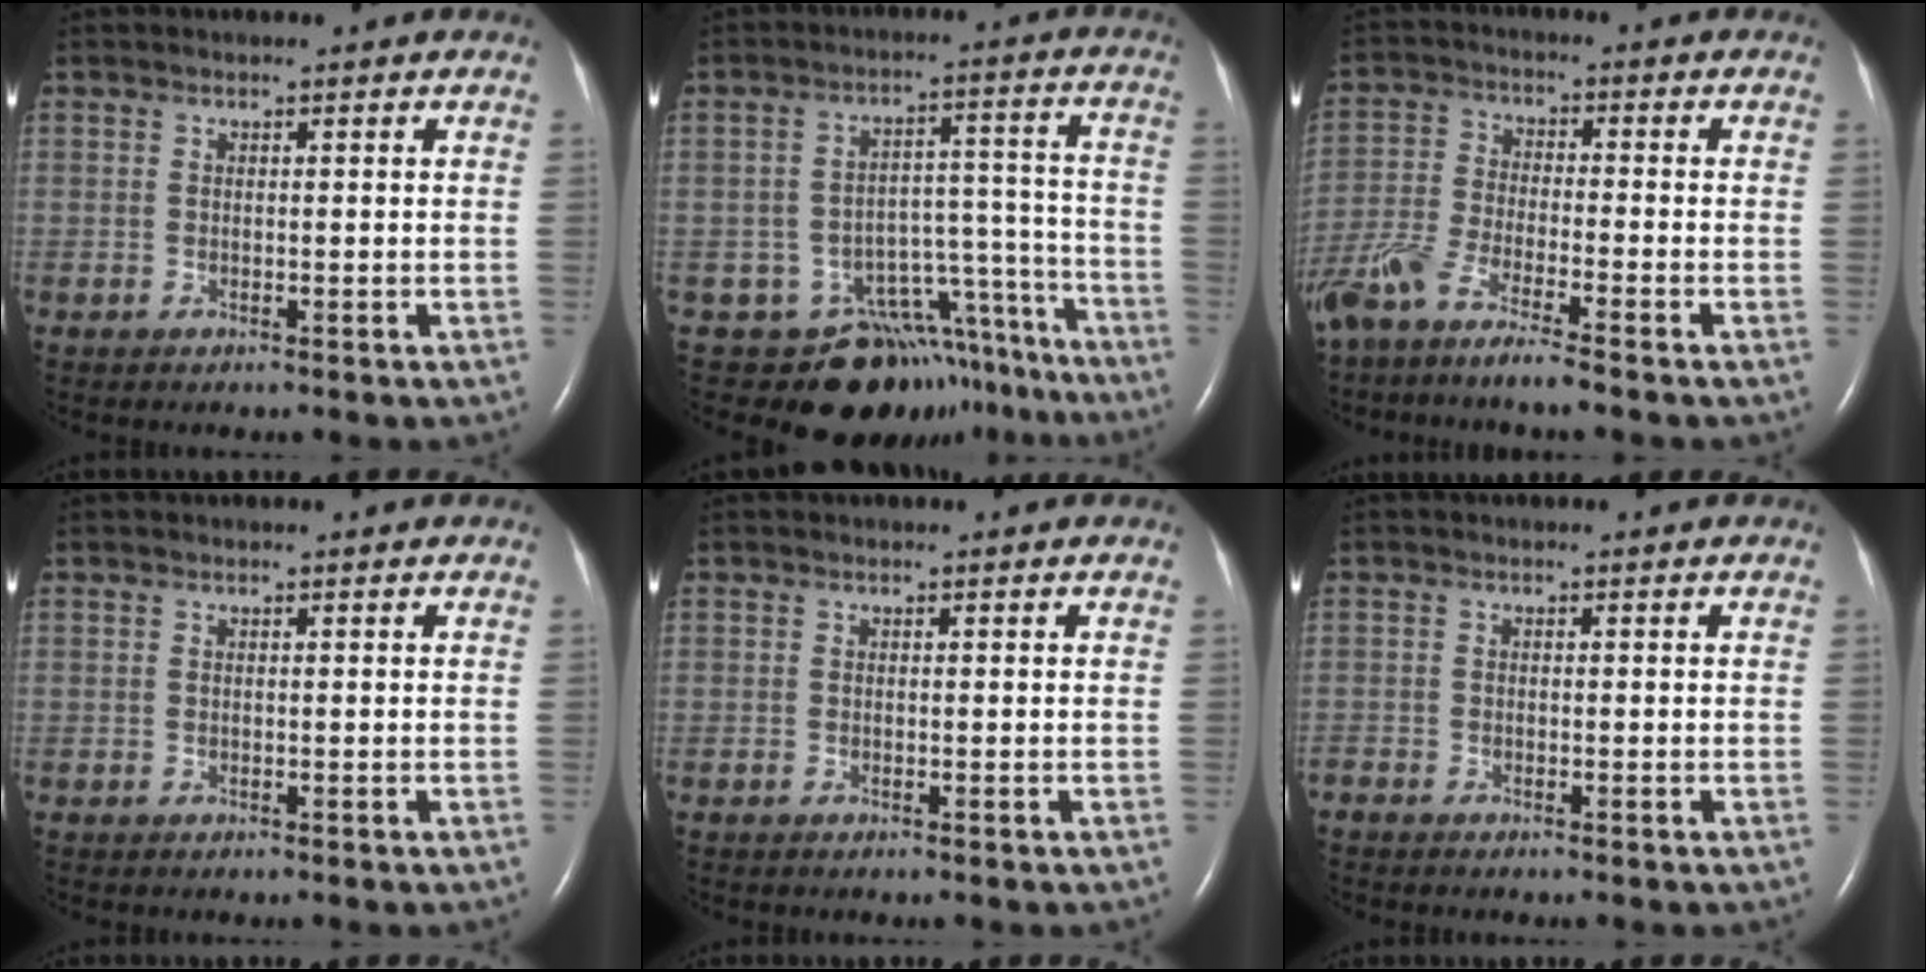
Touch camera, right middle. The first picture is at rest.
{"total": 14.6, "force": [-12.5, 6.9, 2.8], "torque": [-0.010, 0.071, -0.162]}
{"total": 8.5, "force": [-6.9, -0.1, 5.0], "torque": [-0.106, -0.023, -0.133]}
{"total": 0.0}
{"total": 0.0}
{"total": 1.0, "force": [-0.9, 0.2, 0.2], "torque": [-0.007, -0.002, -0.019]}